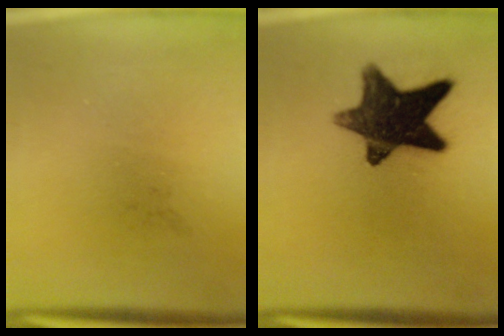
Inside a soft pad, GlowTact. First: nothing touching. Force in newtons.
{"total": 13.7}